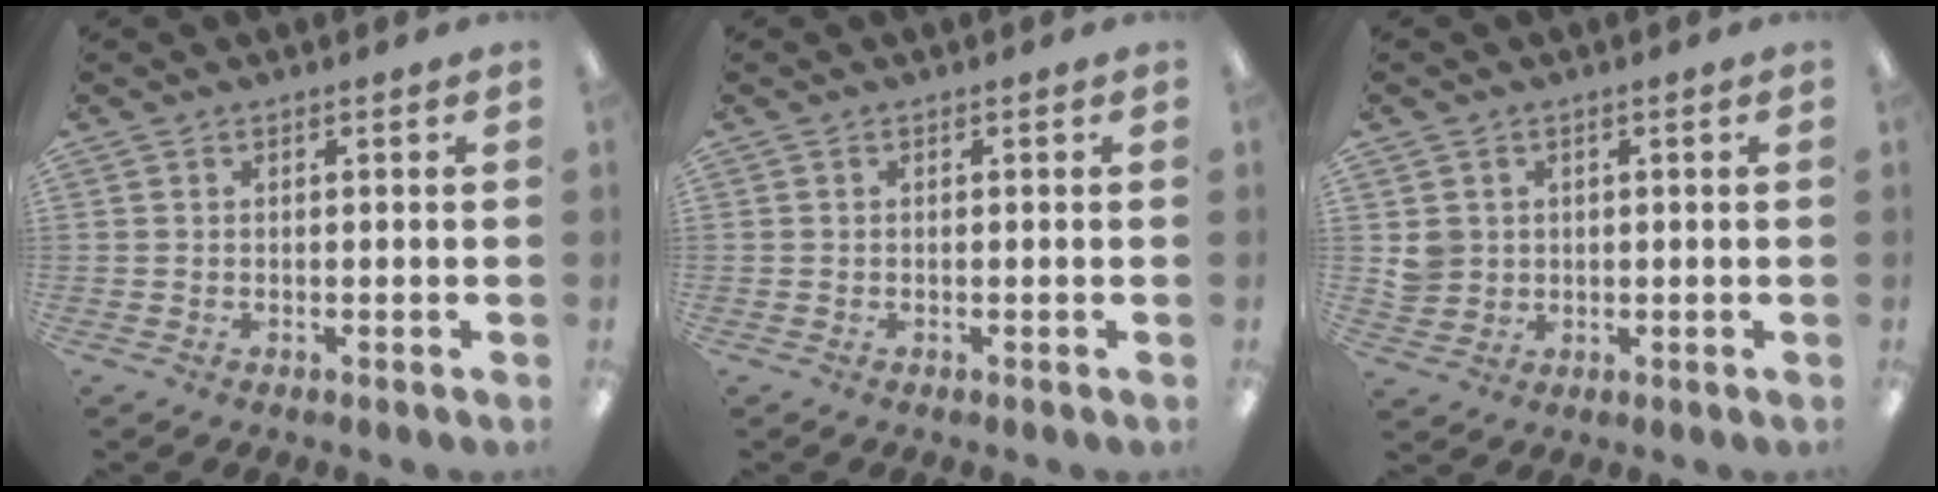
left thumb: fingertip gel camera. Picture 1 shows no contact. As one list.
[{"total": 0.0}, {"total": 4.0, "force": [1.0, 3.9, 0.4], "torque": [-0.011, 0.006, 0.019]}]